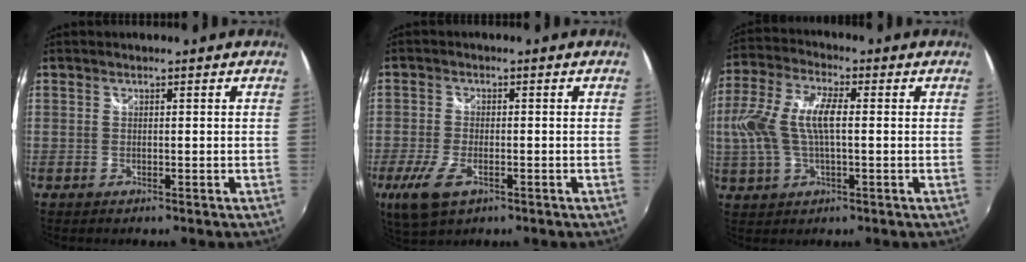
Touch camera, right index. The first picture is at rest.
{"total": 7.9, "force": [-3.9, 3.7, 5.8], "torque": [-0.140, -0.022, -0.070]}
{"total": 11.8, "force": [0.1, 5.0, 10.6], "torque": [-0.225, 0.011, 0.001]}